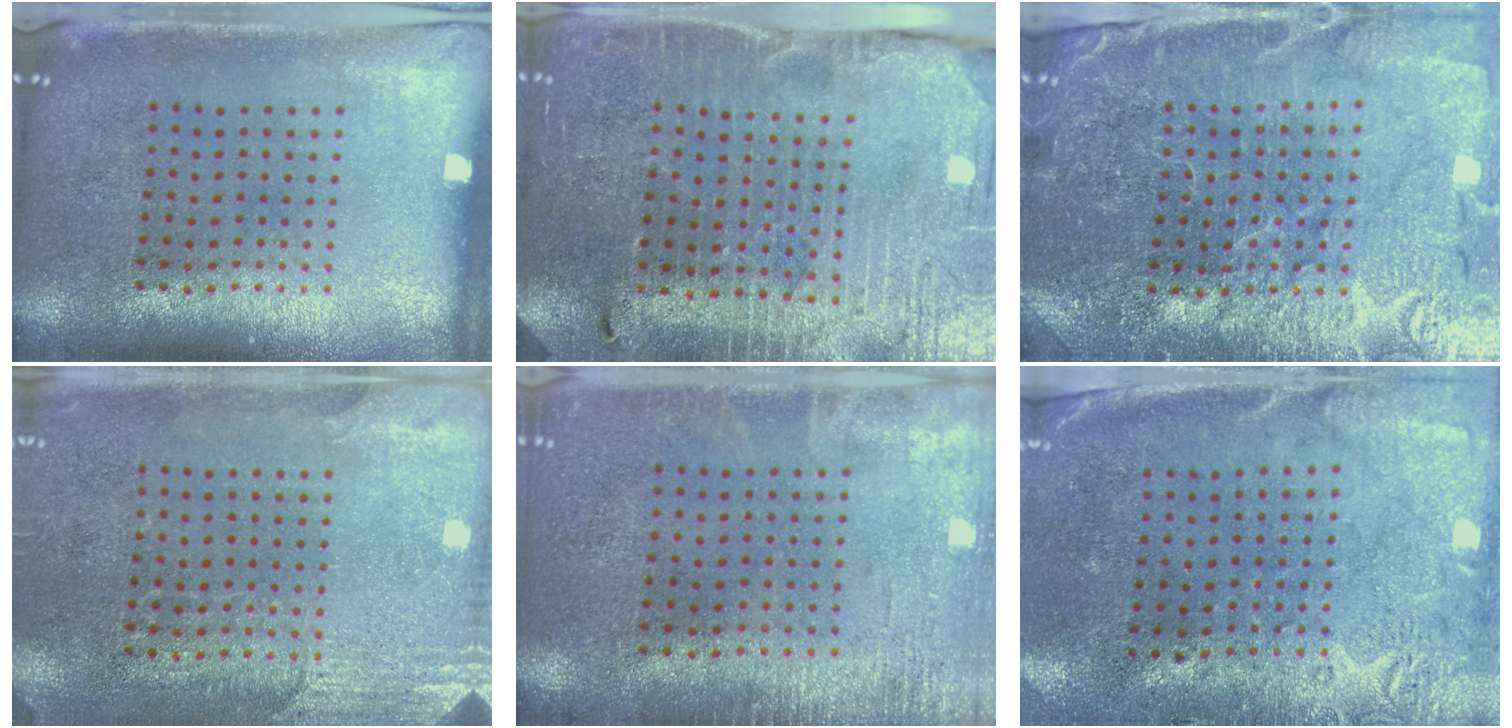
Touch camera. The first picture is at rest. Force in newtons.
{"total": 3.5, "press": 3.4, "slide": 0.6}
{"total": 4.1, "press": 4.0, "slide": 1.1}
{"total": 2.6, "press": 2.4, "slide": 1.1}
{"total": 1.7, "press": 1.7, "slide": 0.3}
{"total": 2.7, "press": 2.3, "slide": 1.5}